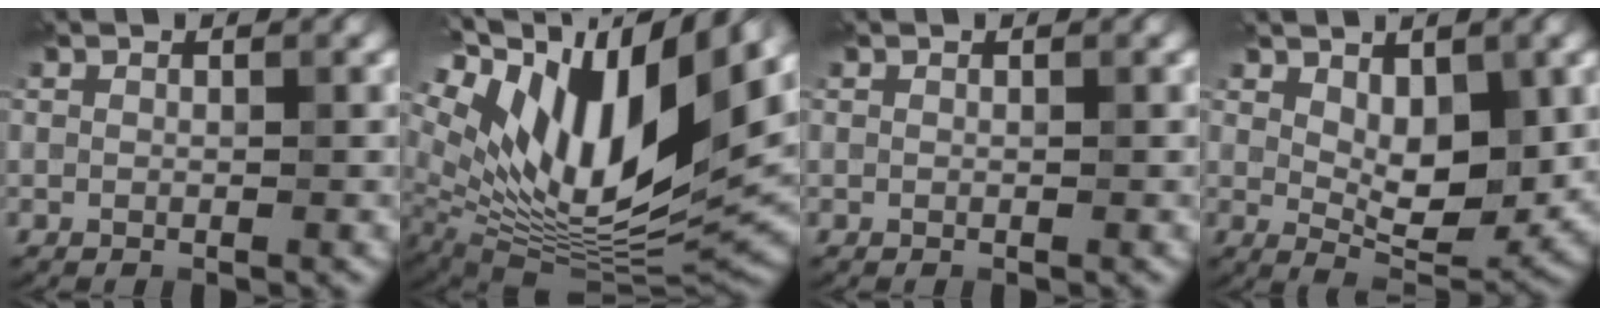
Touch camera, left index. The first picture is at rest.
{"total": 16.3, "force": [6.6, 6.3, 13.5], "torque": [-0.252, 0.017, 0.117]}
{"total": 0.0}
{"total": 6.1, "force": [1.3, 2.9, 5.2], "torque": [-0.087, -0.011, 0.028]}